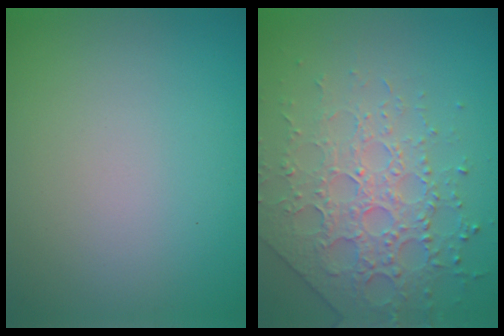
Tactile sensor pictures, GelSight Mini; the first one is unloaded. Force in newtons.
{"total": 4.5, "press": 4.3, "slide": 1.2}